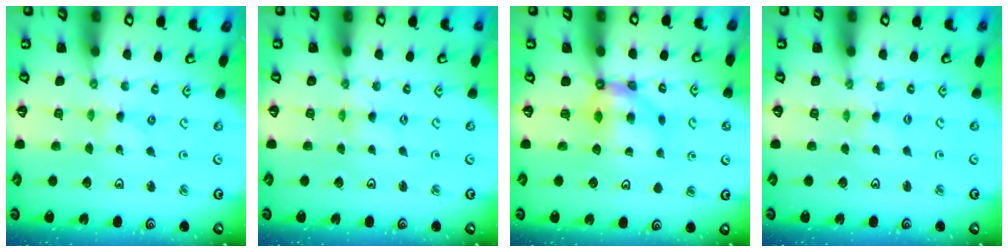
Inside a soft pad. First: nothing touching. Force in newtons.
{"total": 0.0}
{"total": 7.3, "press": 7.3, "slide": 0.5}
{"total": 0.0}